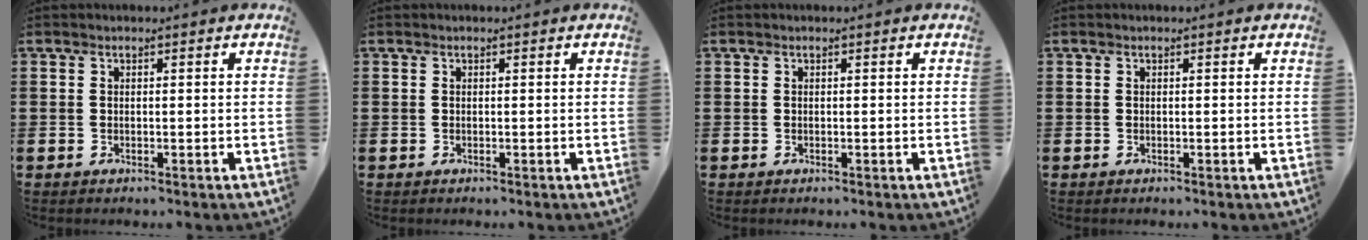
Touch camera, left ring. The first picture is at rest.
{"total": 0.0}
{"total": 0.0}
{"total": 0.0}